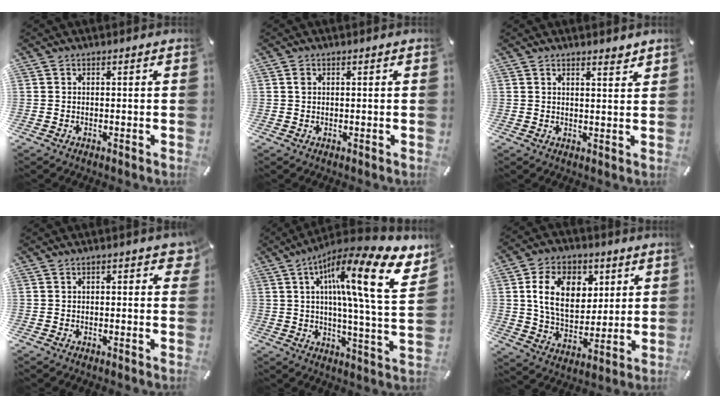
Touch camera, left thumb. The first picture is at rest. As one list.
[{"total": 0.7, "force": [0.2, 0.6, 0.3], "torque": [0.000, 0.000, 0.000]}, {"total": 2.6, "force": [2.3, 0.4, 1.0], "torque": [-0.014, -0.014, 0.041]}, {"total": 2.6, "force": [0.7, 1.2, 2.2], "torque": [-0.028, 0.000, 0.007]}, {"total": 21.1, "force": [8.8, 3.8, 18.8], "torque": [-0.301, -0.048, 0.123]}, {"total": 14.4, "force": [4.7, 10.3, 8.9], "torque": [-0.153, 0.001, 0.085]}]